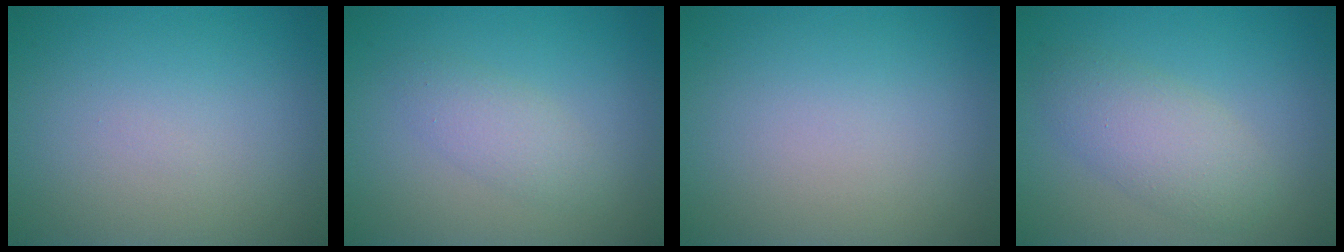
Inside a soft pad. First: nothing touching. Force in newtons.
{"total": 2.7, "press": 2.7, "slide": 0.2}
{"total": 0.0}
{"total": 3.8, "press": 3.8, "slide": 0.1}